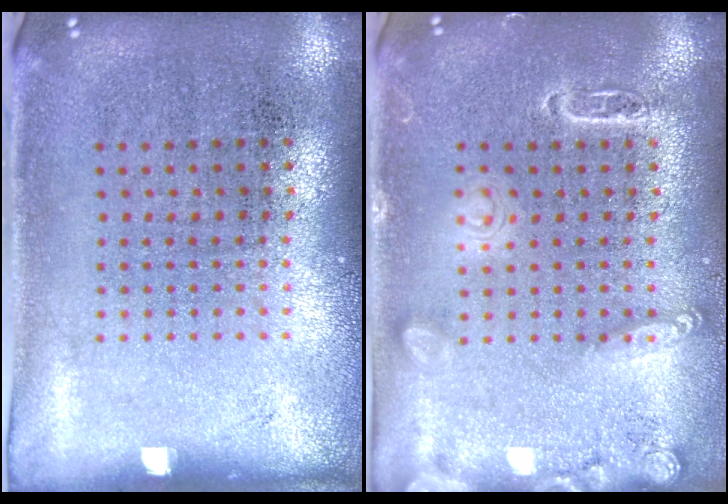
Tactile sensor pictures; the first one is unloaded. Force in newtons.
{"total": 2.7, "press": 2.7, "slide": 0.3}